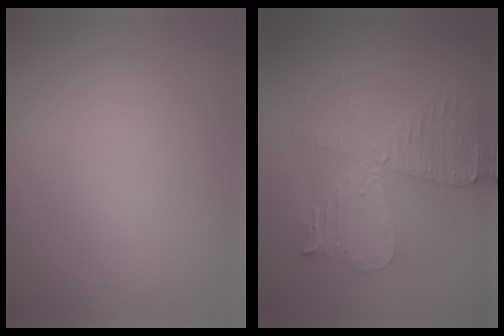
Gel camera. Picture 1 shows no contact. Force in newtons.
{"total": 5.3, "press": 5.2, "slide": 0.7}